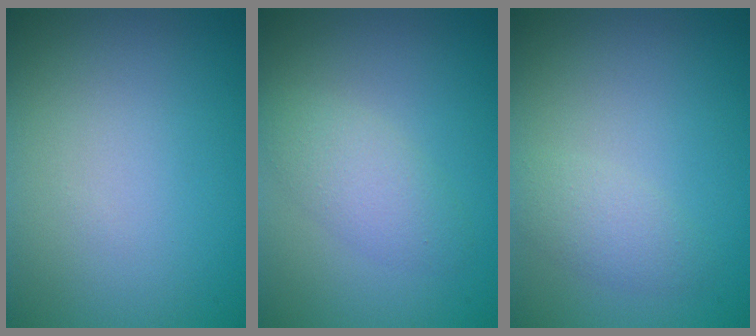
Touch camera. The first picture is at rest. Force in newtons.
{"total": 2.7, "press": 2.6, "slide": 0.1}
{"total": 2.0, "press": 2.0, "slide": 0.0}